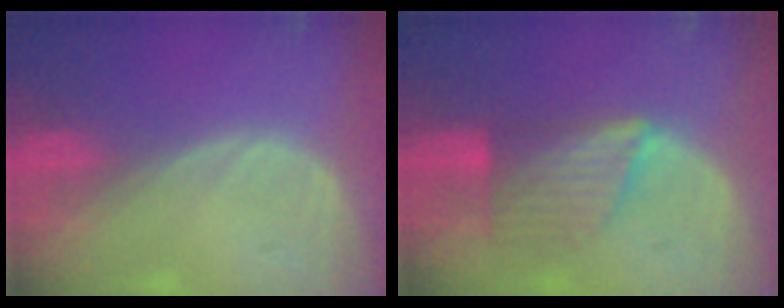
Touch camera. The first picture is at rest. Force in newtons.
{"total": 6.6, "press": 6.5, "slide": 1.0}